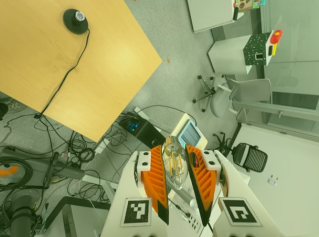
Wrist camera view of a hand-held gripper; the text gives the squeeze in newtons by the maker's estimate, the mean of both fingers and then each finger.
{"total": 8.4, "left": 7.5, "right": 9.3}